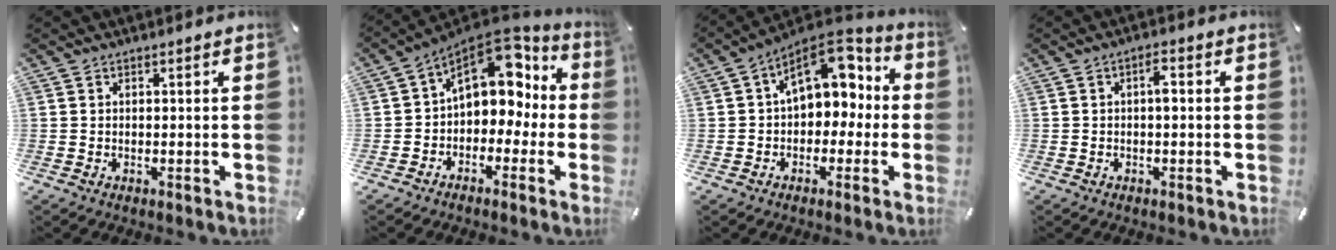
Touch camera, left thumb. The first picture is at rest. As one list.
[{"total": 13.6, "force": [4.5, 9.8, 8.3], "torque": [-0.121, -0.030, 0.079]}, {"total": 12.8, "force": [4.2, 8.8, 8.3], "torque": [-0.110, -0.020, 0.077]}, {"total": 2.8, "force": [0.0, 1.1, 2.6], "torque": [-0.044, 0.007, -0.005]}]